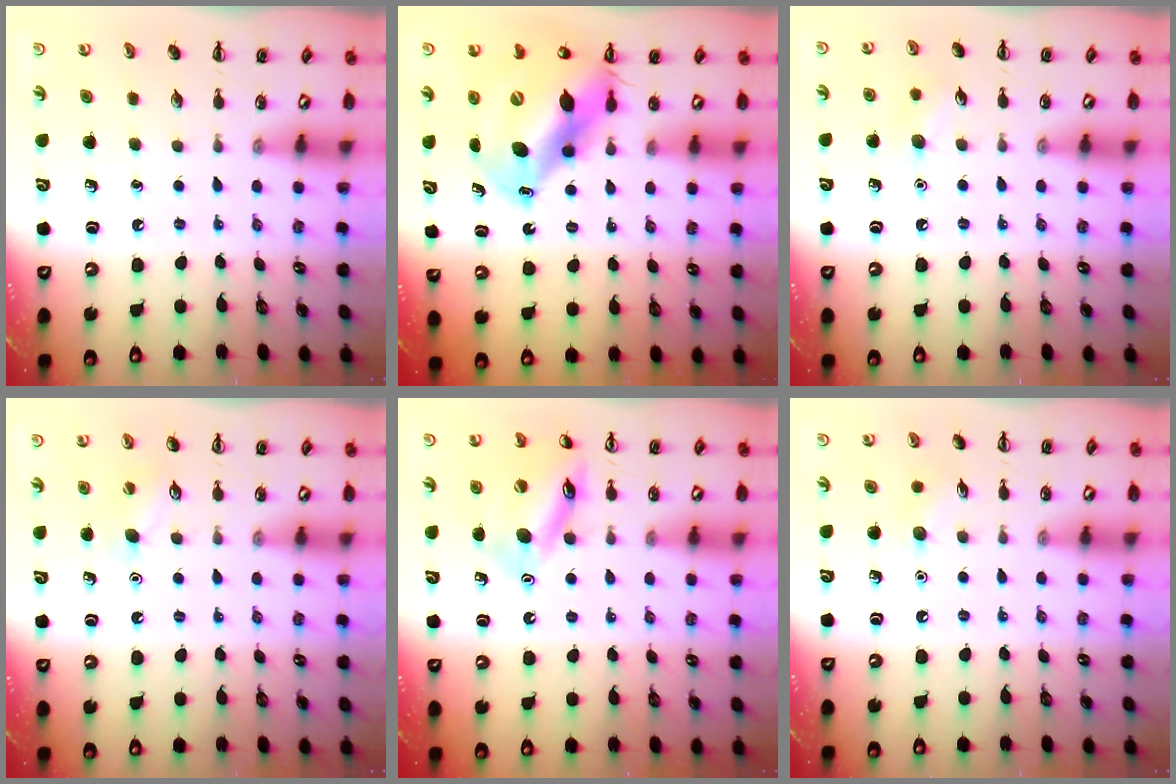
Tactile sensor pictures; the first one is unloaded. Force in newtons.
{"total": 14.0, "press": 13.4, "slide": 4.0}
{"total": 6.3, "press": 6.1, "slide": 1.6}
{"total": 7.2, "press": 7.1, "slide": 1.6}
{"total": 12.2, "press": 12.2, "slide": 0.9}
{"total": 5.7, "press": 5.6, "slide": 1.5}